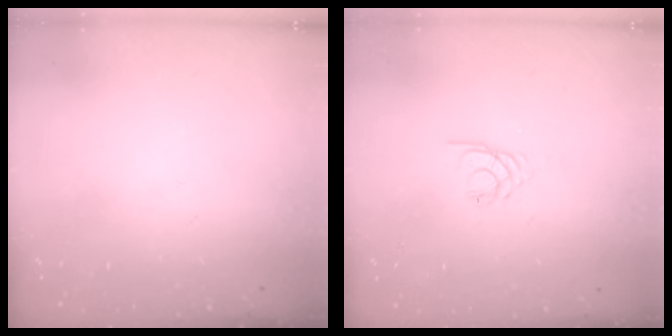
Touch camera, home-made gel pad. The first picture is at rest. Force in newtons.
{"total": 2.3, "press": 2.3, "slide": 0.4}